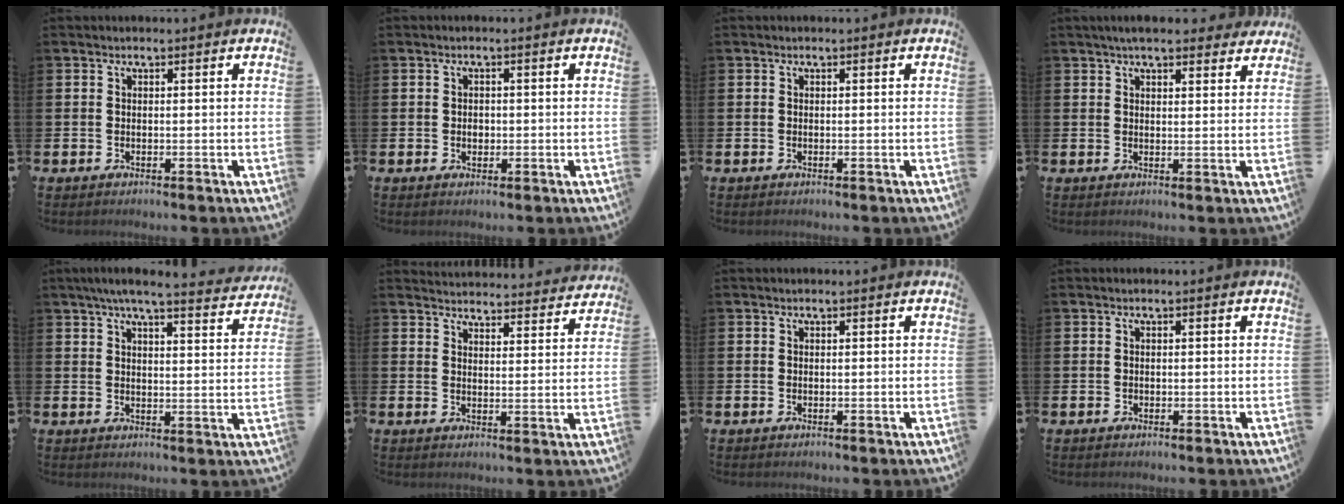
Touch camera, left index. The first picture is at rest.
{"total": 1.2, "force": [-0.1, 1.0, 0.6], "torque": [-0.004, 0.004, -0.005]}
{"total": 0.0}
{"total": 4.6, "force": [4.1, 1.1, 1.7], "torque": [-0.029, -0.015, 0.072]}
{"total": 6.0, "force": [5.4, 0.2, 2.4], "torque": [-0.054, -0.024, 0.093]}
{"total": 4.3, "force": [4.3, 0.5, 0.1], "torque": [-0.005, -0.035, 0.075]}
{"total": 0.0}
{"total": 0.0}